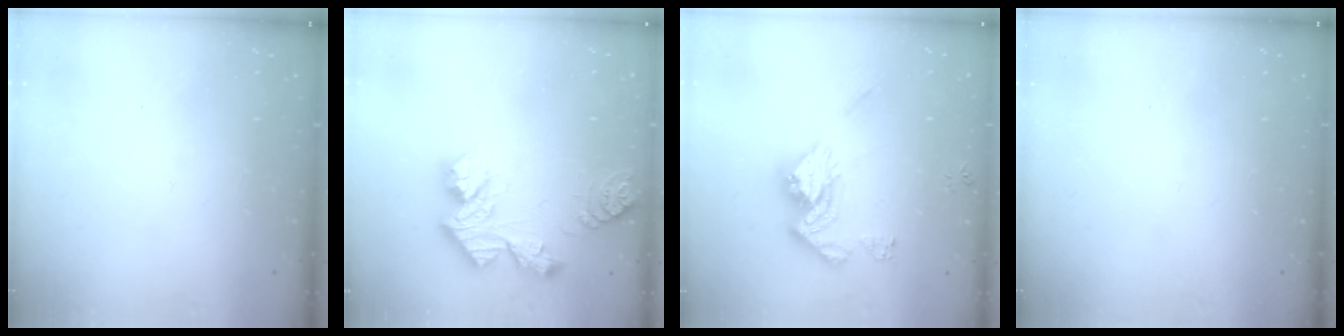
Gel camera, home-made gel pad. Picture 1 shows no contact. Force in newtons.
{"total": 12.8, "press": 12.7, "slide": 1.1}
{"total": 15.2, "press": 15.2, "slide": 1.5}
{"total": 0.0}